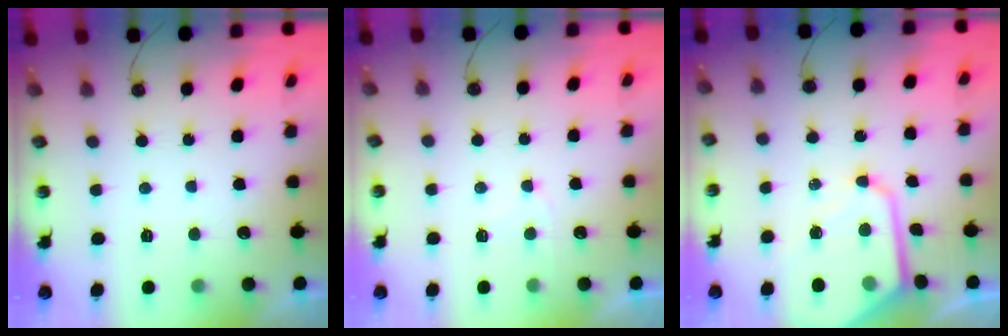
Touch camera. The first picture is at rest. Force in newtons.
{"total": 5.1, "press": 5.1, "slide": 0.6}
{"total": 11.7, "press": 11.7, "slide": 1.0}